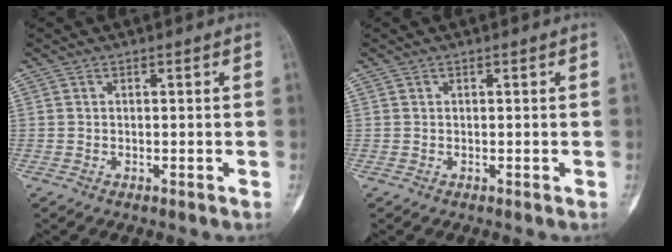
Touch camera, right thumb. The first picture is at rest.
{"total": 0.0}